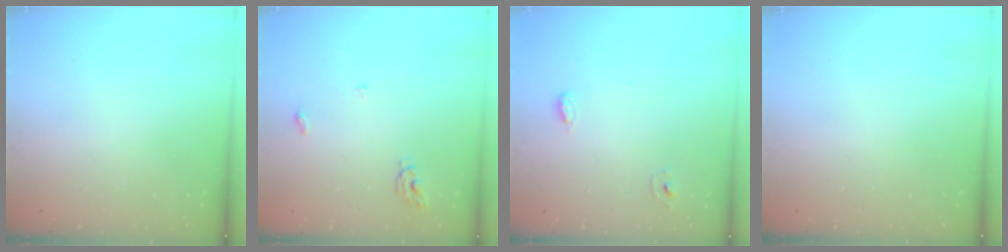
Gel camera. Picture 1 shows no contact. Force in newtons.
{"total": 5.0, "press": 5.0, "slide": 0.3}
{"total": 3.5, "press": 3.2, "slide": 1.4}
{"total": 0.0}